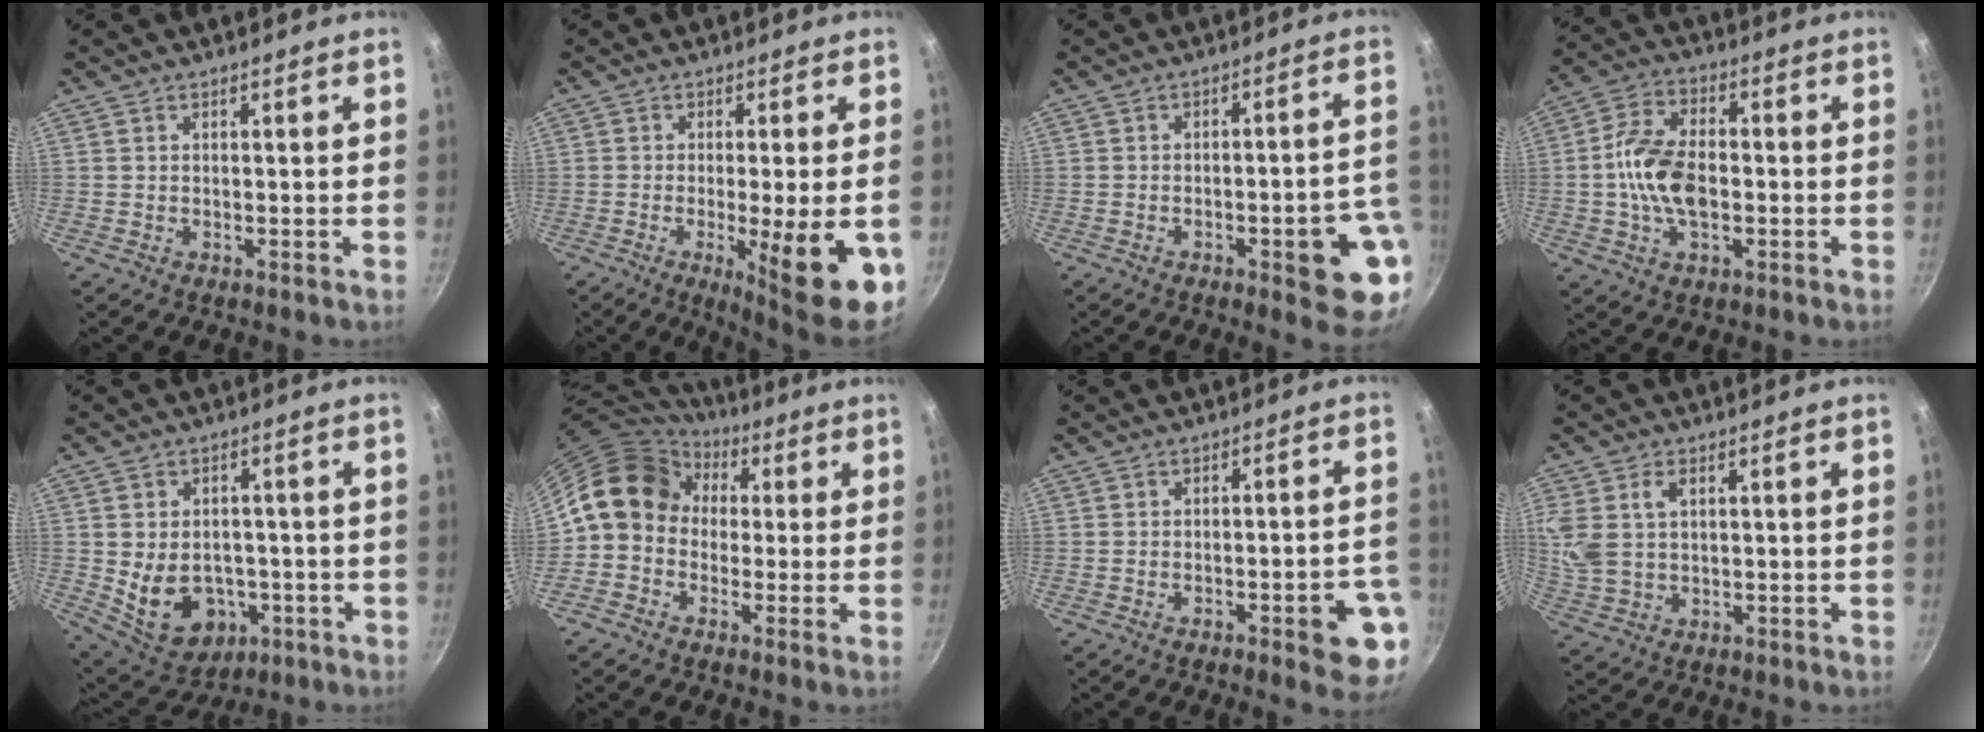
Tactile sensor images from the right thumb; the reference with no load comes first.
{"total": 14.3, "force": [-4.0, 2.7, 13.5], "torque": [-0.172, -0.005, -0.048]}
{"total": 12.5, "force": [-4.1, 3.5, 11.3], "torque": [-0.104, 0.027, -0.050]}
{"total": 11.6, "force": [-1.2, 6.8, 9.3], "torque": [-0.171, 0.025, -0.034]}
{"total": 12.4, "force": [-2.5, 9.3, 7.7], "torque": [-0.099, 0.003, -0.016]}
{"total": 12.3, "force": [1.6, 10.5, 6.3], "torque": [-0.085, 0.033, 0.004]}
{"total": 9.7, "force": [-3.9, 2.6, 8.5], "torque": [-0.078, 0.024, -0.043]}
{"total": 8.8, "force": [2.6, 5.8, 6.1], "torque": [-0.121, -0.003, 0.054]}